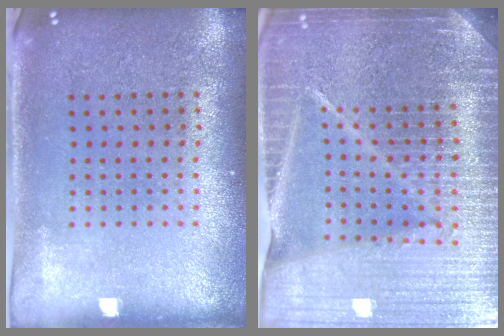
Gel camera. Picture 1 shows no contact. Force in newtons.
{"total": 6.3, "press": 5.5, "slide": 3.1}